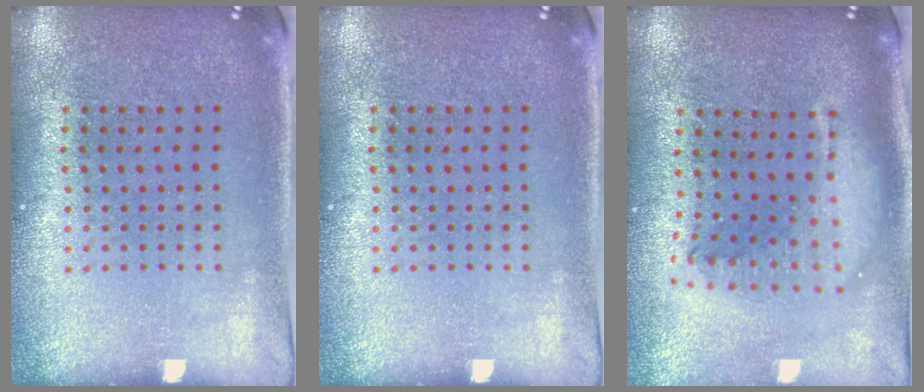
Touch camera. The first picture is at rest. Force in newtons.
{"total": 0.0}
{"total": 2.1, "press": 1.6, "slide": 1.3}